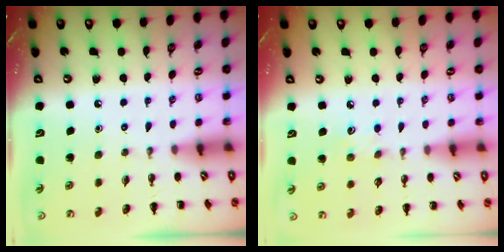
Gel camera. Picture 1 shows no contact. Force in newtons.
{"total": 4.8, "press": 4.6, "slide": 1.4}